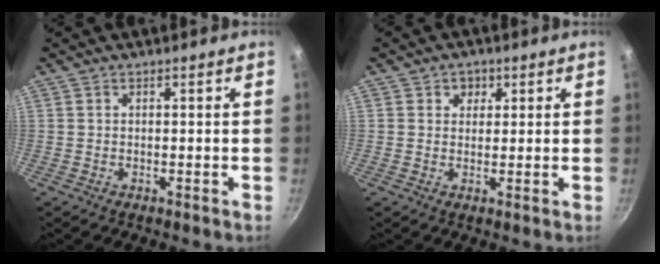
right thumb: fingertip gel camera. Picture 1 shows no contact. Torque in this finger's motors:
{"motor_torque": [-0.06, 0.24, 0.33, 0.17, -0.02]}